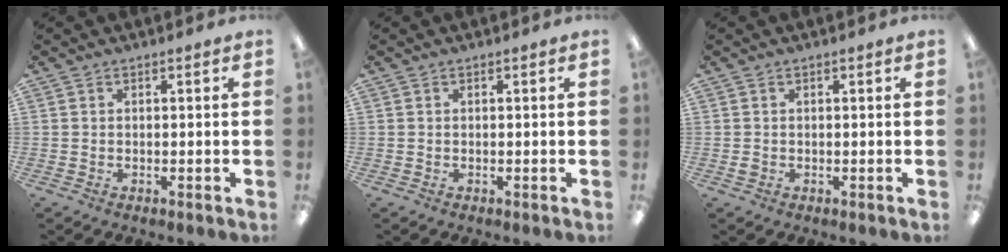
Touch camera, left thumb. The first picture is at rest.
{"total": 0.0}
{"total": 1.0, "force": [-0.1, 0.9, 0.4], "torque": [-0.008, 0.003, -0.003]}